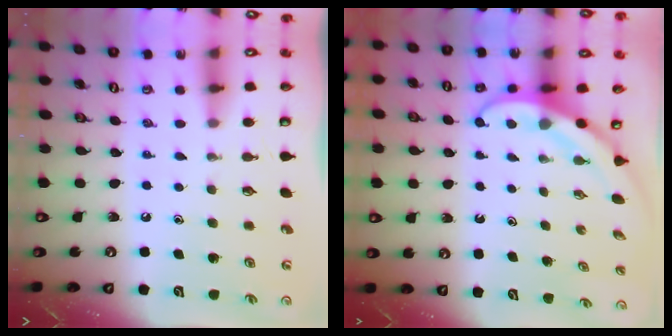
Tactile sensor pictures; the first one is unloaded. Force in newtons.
{"total": 3.9, "press": 3.9, "slide": 0.3}